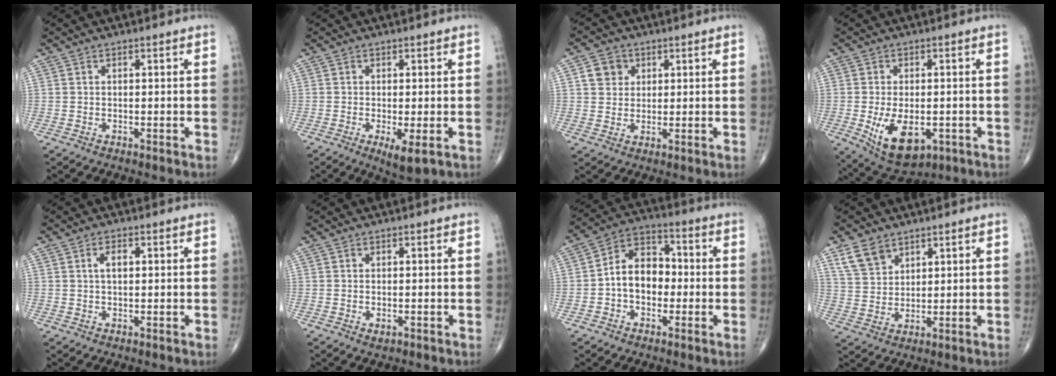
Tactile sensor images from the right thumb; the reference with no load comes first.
{"total": 4.5, "force": [-1.4, 1.2, 4.1], "torque": [-0.071, -0.016, -0.021]}
{"total": 4.9, "force": [1.7, 4.2, 1.7], "torque": [-0.009, -0.002, 0.027]}
{"total": 11.3, "force": [-3.2, 6.3, 8.8], "torque": [-0.135, -0.005, -0.033]}
{"total": 2.6, "force": [0.7, 1.4, 2.2], "torque": [-0.034, 0.003, 0.012]}
{"total": 1.2, "force": [-0.4, 0.7, 0.9], "torque": [-0.014, -0.003, -0.003]}
{"total": 10.4, "force": [-1.1, 7.5, 7.0], "torque": [-0.086, 0.035, -0.032]}
{"total": 6.4, "force": [4.2, 4.1, 2.6], "torque": [-0.036, -0.019, 0.089]}